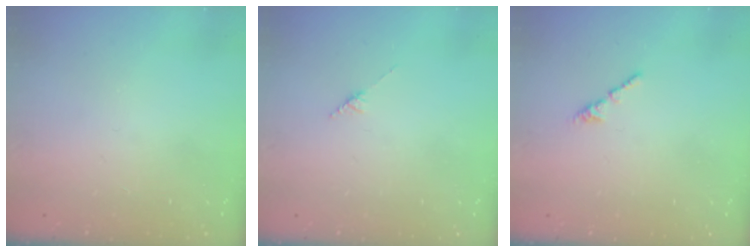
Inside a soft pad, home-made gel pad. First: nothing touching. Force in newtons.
{"total": 2.8, "press": 2.8, "slide": 0.4}
{"total": 0.8, "press": 0.7, "slide": 0.5}